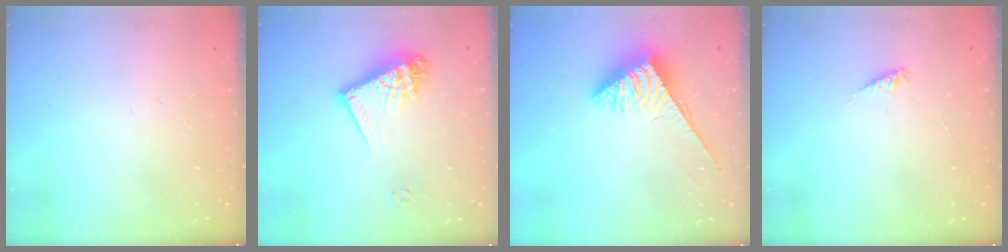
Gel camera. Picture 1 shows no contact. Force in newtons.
{"total": 15.2, "press": 15.1, "slide": 1.3}
{"total": 4.0, "press": 3.9, "slide": 0.6}
{"total": 2.8, "press": 2.7, "slide": 0.4}